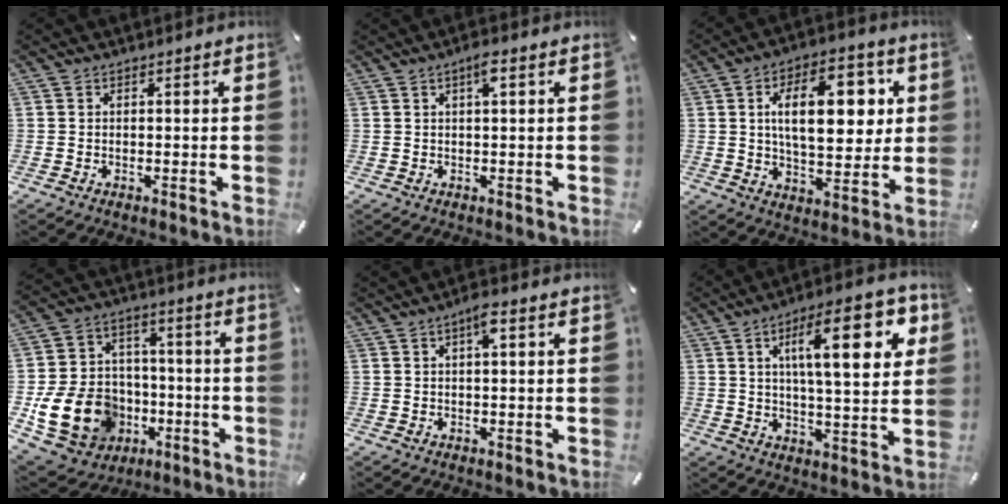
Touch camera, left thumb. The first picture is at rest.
{"total": 2.8, "force": [1.1, 0.6, 2.5], "torque": [-0.053, 0.005, 0.016]}
{"total": 17.8, "force": [4.3, 9.3, 14.5], "torque": [-0.219, 0.008, 0.065]}
{"total": 17.7, "force": [-5.3, 14.3, 9.0], "torque": [-0.155, 0.030, -0.081]}
{"total": 3.4, "force": [1.1, 0.8, 3.1], "torque": [-0.056, 0.003, 0.015]}
{"total": 19.3, "force": [7.0, 6.2, 16.9], "torque": [-0.250, -0.011, 0.098]}